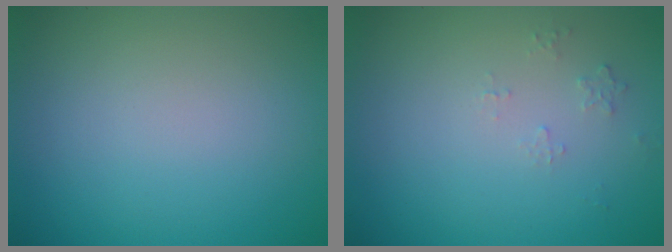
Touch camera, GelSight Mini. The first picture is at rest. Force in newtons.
{"total": 0.6, "press": 0.4, "slide": 0.5}